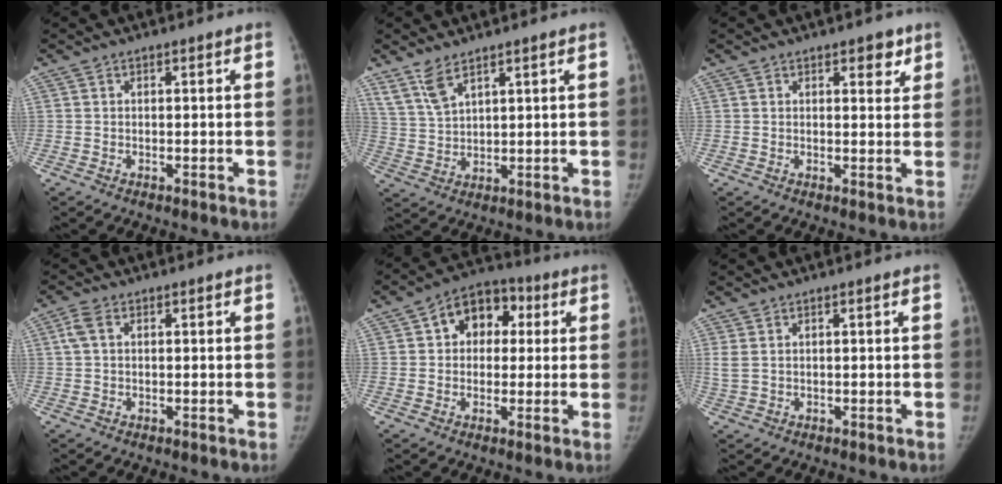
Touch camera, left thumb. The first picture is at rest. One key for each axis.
{"total": 5.2, "fx": 3.9, "fy": 1.6, "fz": 3.1, "tx": -0.063, "ty": -0.017, "tz": 0.087}
{"total": 3.4, "fx": 2.0, "fy": 1.8, "fz": 2.0, "tx": -0.003, "ty": -0.010, "tz": 0.024}
{"total": 2.8, "fx": 0.8, "fy": 1.7, "fz": 2.1, "tx": -0.050, "ty": 0.012, "tz": 0.016}
{"total": 10.2, "fx": 2.5, "fy": 7.7, "fz": 6.1, "tx": -0.052, "ty": 0.017, "tz": 0.027}
{"total": 2.1, "fx": 0.7, "fy": 1.2, "fz": 1.6, "tx": -0.052, "ty": 0.008, "tz": 0.021}